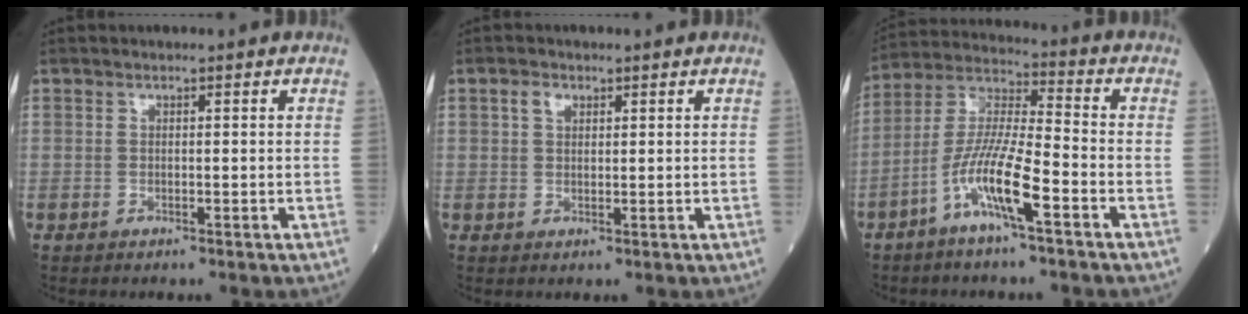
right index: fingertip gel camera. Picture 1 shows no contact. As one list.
[{"total": 2.0, "force": [1.0, 1.3, 1.1], "torque": [-0.026, 0.005, 0.019]}, {"total": 10.9, "force": [-5.2, 0.9, 9.6], "torque": [-0.196, 0.000, -0.104]}]